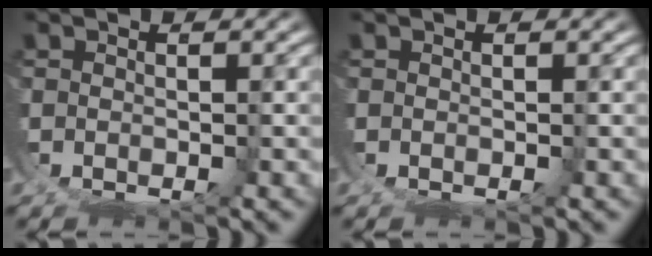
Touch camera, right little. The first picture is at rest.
{"total": 0.0}